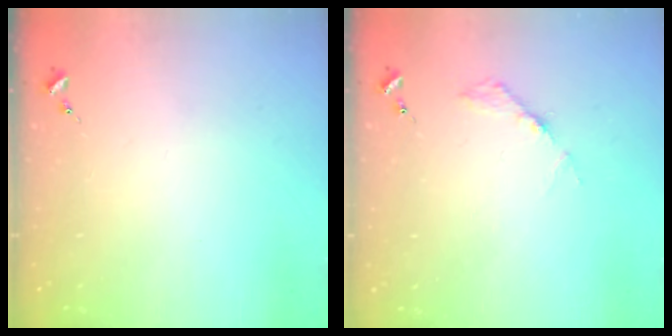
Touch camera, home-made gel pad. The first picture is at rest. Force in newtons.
{"total": 3.6, "press": 3.6, "slide": 0.5}